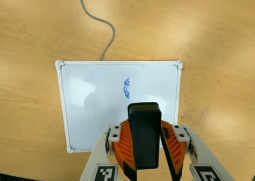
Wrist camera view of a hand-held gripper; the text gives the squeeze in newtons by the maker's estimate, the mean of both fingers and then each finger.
{"total": 9.1, "left": 9.1, "right": 9.1}